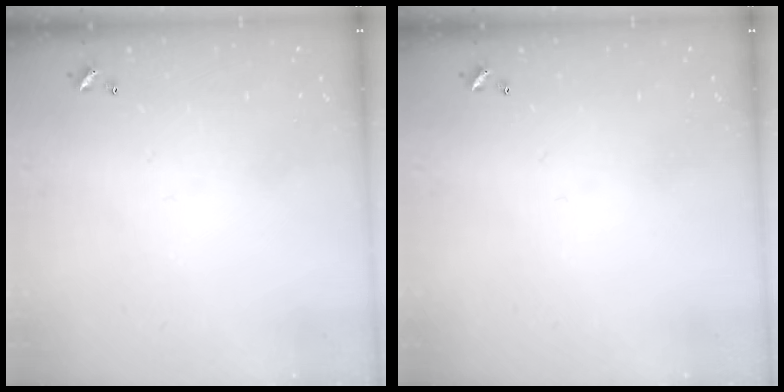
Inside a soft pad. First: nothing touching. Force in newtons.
{"total": 0.0}